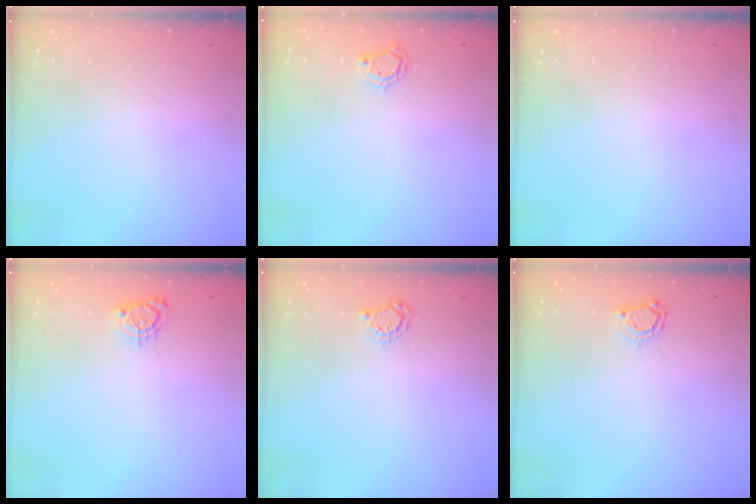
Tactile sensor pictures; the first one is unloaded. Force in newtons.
{"total": 3.8, "press": 3.8, "slide": 0.4}
{"total": 0.0}
{"total": 5.6, "press": 5.5, "slide": 0.5}
{"total": 4.8, "press": 4.7, "slide": 0.6}
{"total": 3.9, "press": 3.9, "slide": 0.6}